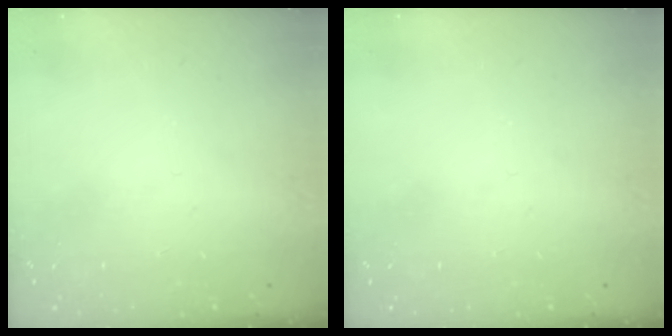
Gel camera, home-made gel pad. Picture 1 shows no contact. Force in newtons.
{"total": 0.0}